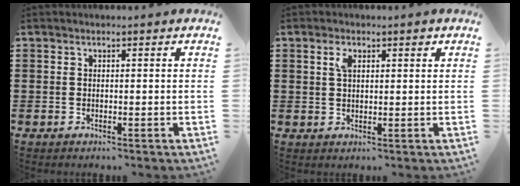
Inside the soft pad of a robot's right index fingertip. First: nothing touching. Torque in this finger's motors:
{"motor_torque": [0.13, -0.01, 0.05, 0.01]}